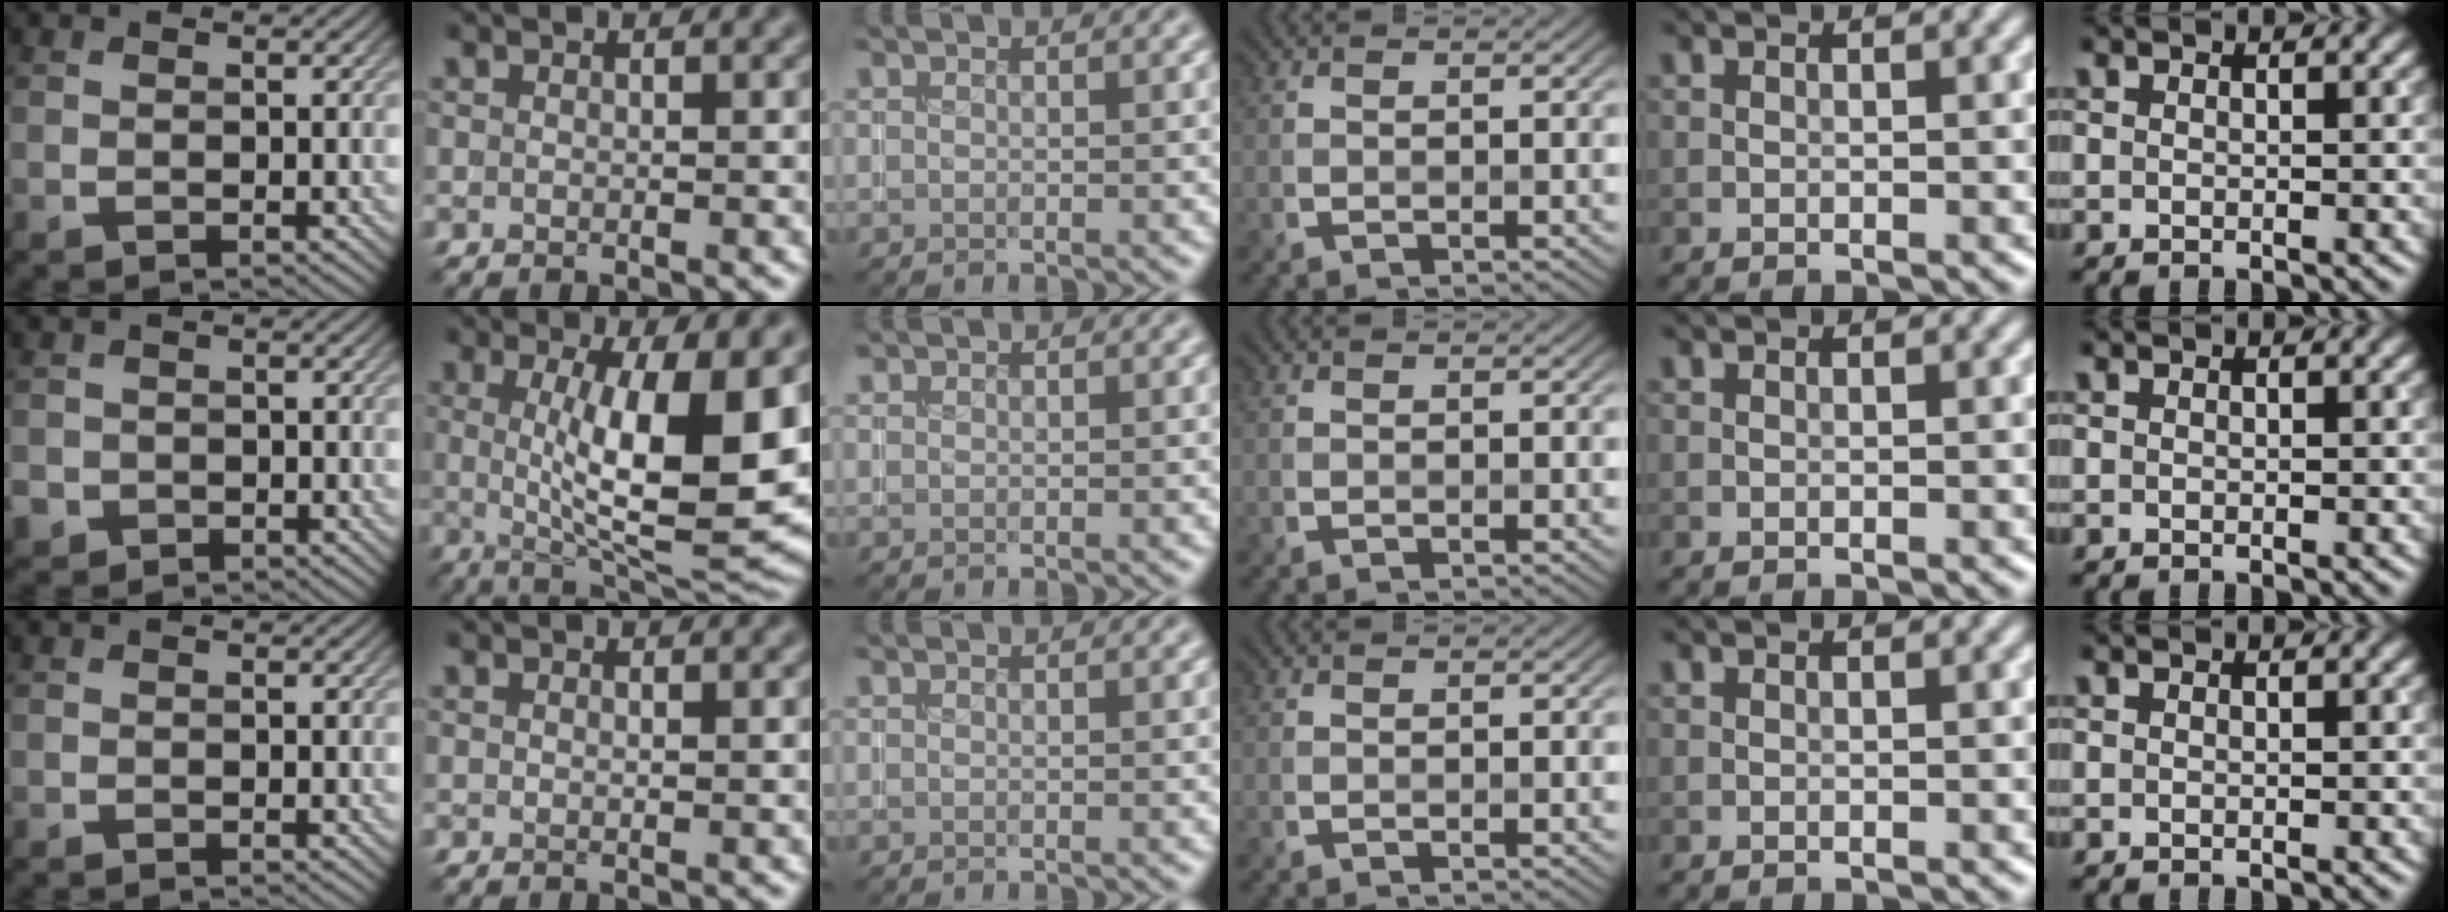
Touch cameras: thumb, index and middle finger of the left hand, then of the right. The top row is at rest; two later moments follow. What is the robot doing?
{"motion": "insert", "object": "coin"}